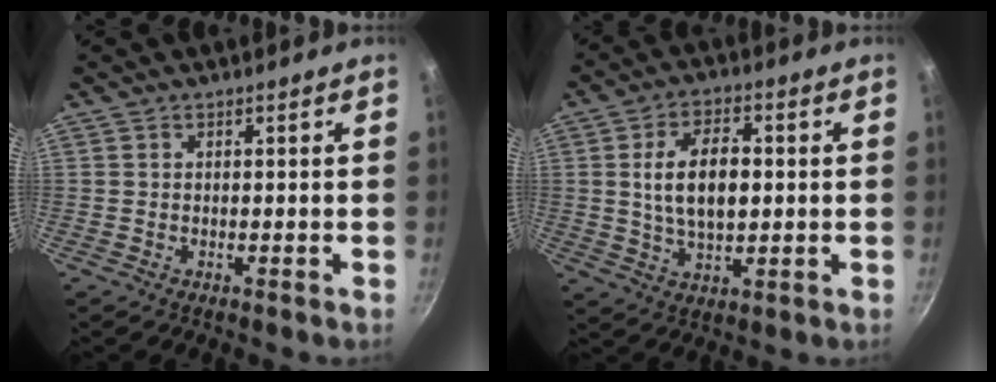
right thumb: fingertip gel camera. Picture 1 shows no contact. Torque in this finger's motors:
{"motor_torque": [-0.98, 1.02, 0.40, 0.49, 0.30]}